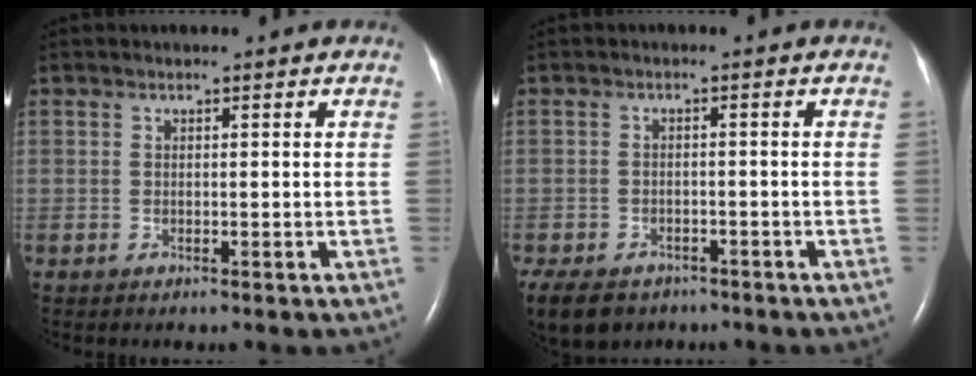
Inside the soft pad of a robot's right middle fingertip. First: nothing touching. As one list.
[{"total": 13.3, "force": [-8.6, 8.8, 5.2], "torque": [-0.146, -0.020, -0.112]}]